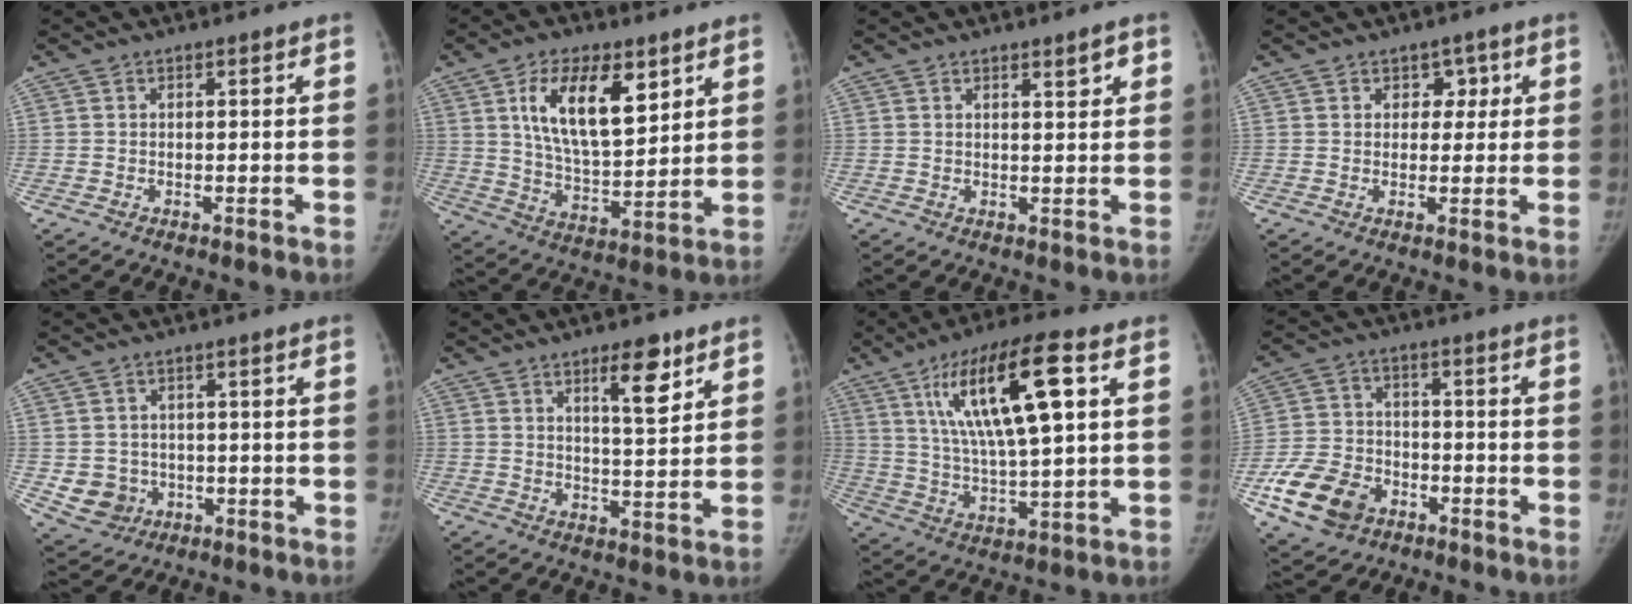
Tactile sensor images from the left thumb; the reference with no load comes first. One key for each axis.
{"total": 15.4, "fx": 6.5, "fy": 7.2, "fz": 12.0, "tx": -0.179, "ty": -0.033, "tz": 0.123}
{"total": 2.5, "fx": 1.5, "fy": 0.8, "fz": 1.8, "tx": -0.016, "ty": -0.009, "tz": 0.021}
{"total": 3.6, "fx": 1.3, "fy": 2.9, "fz": 1.6, "tx": 0.014, "ty": -0.003, "tz": 0.015}
{"total": 6.1, "fx": -1.2, "fy": 5.7, "fz": 1.8, "tx": -0.009, "ty": 0.009, "tz": -0.009}
{"total": 7.4, "fx": 4.4, "fy": 2.1, "fz": 5.6, "tx": -0.071, "ty": -0.031, "tz": 0.068}
{"total": 18.8, "fx": 6.4, "fy": 4.7, "fz": 17.0, "tx": -0.302, "ty": -0.008, "tz": 0.112}
{"total": 13.2, "fx": -6.6, "fy": 9.3, "fz": 6.6, "tx": -0.116, "ty": 0.025, "tz": -0.118}